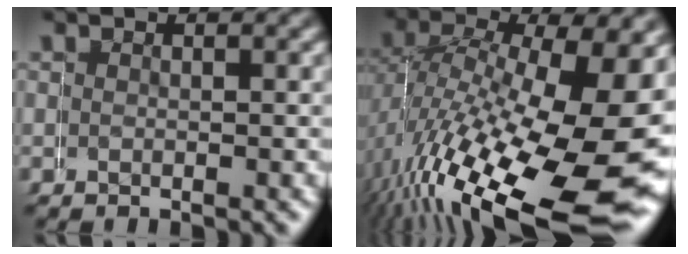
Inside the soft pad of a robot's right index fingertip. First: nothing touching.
{"total": 15.5, "force": [-4.5, 6.8, 13.1], "torque": [-0.225, -0.069, -0.019]}